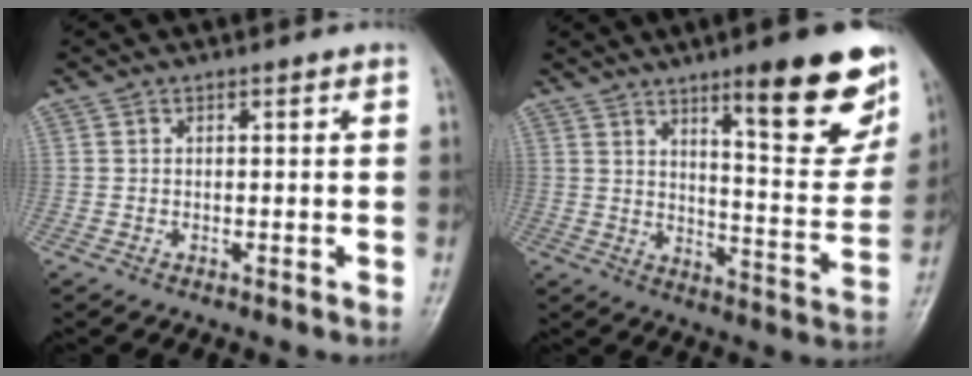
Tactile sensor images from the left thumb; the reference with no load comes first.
{"total": 18.8, "force": [11.2, 4.4, 14.5], "torque": [-0.146, -0.070, 0.162]}